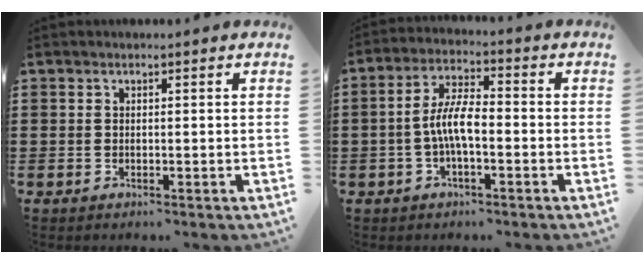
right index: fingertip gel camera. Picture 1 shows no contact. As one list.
[{"total": 6.7, "force": [-1.3, 2.2, 6.2], "torque": [-0.135, 0.000, -0.032]}]